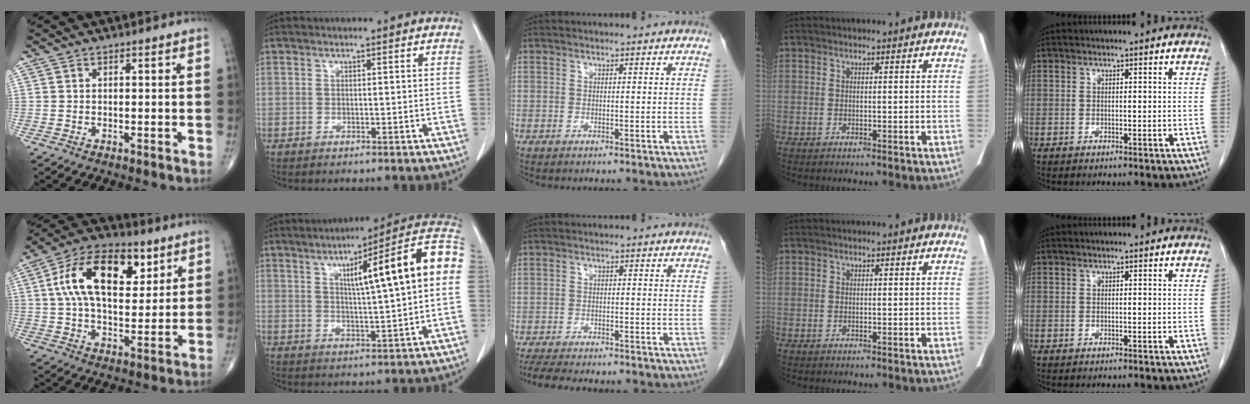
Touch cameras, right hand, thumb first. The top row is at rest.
{"thumb": {"total": 18.5, "force": [6.2, 10.1, 14.2], "torque": [-0.220, -0.002, 0.102]}, "index": {"total": 17.2, "force": [3.5, 1.0, 16.8], "torque": [-0.232, 0.034, 0.041]}, "middle": {"total": 10.5, "force": [-9.2, 2.0, 4.7], "torque": [-0.073, -0.011, -0.130]}}